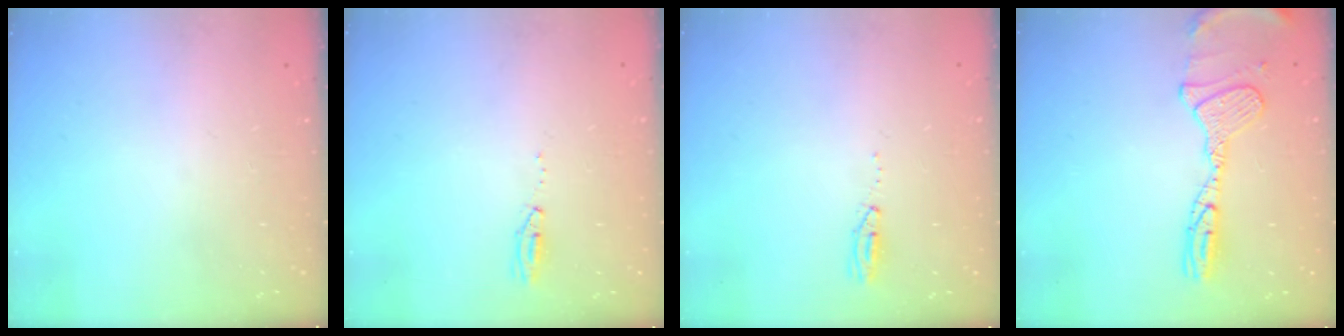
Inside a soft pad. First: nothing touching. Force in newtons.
{"total": 15.4, "press": 4.4, "slide": 14.7}
{"total": 3.3, "press": 2.9, "slide": 1.7}
{"total": 14.0, "press": 13.9, "slide": 1.7}